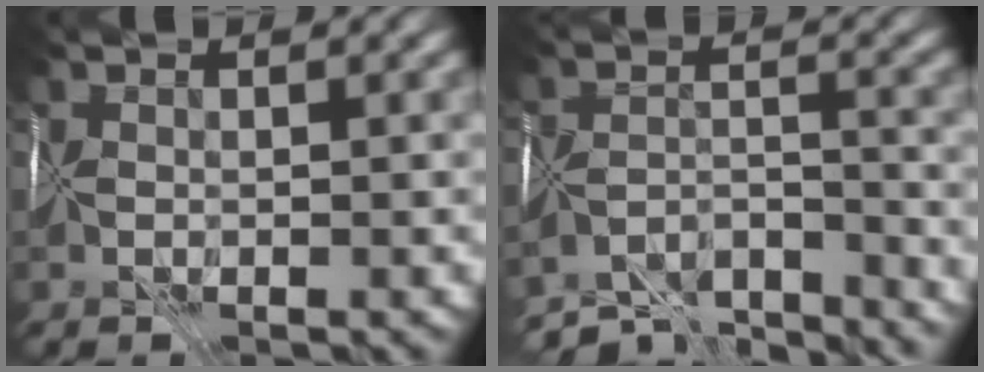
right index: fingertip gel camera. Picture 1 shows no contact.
{"total": 8.9, "force": [-8.6, 1.7, 1.7], "torque": [-0.021, -0.002, -0.124]}